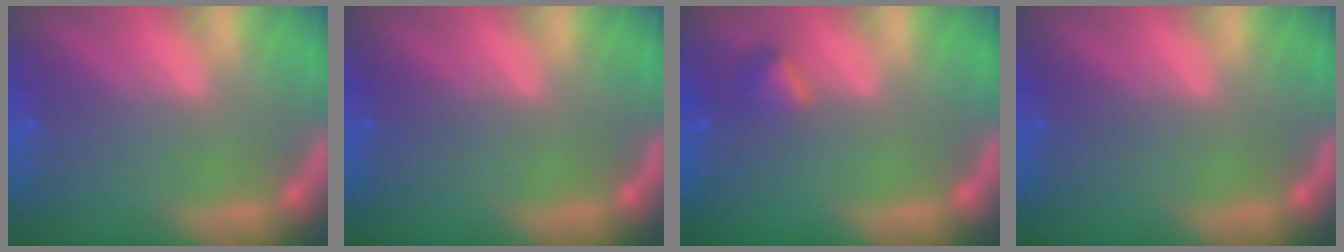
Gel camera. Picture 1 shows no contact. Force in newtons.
{"total": 0.0}
{"total": 1.4}
{"total": 0.0}